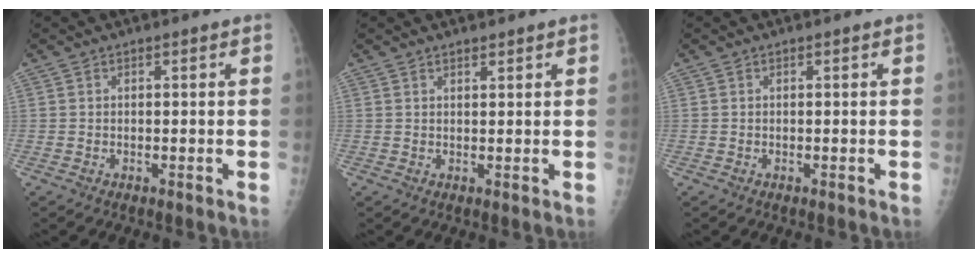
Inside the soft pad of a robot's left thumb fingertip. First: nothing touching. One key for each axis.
{"total": 1.7, "fx": 1.4, "fy": 0.5, "fz": 0.7, "tx": -0.004, "ty": -0.008, "tz": 0.021}
{"total": 0.0}